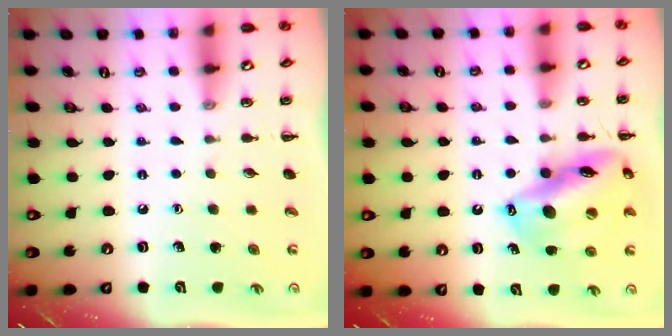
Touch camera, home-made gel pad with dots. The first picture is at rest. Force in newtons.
{"total": 17.3, "press": 16.8, "slide": 4.0}